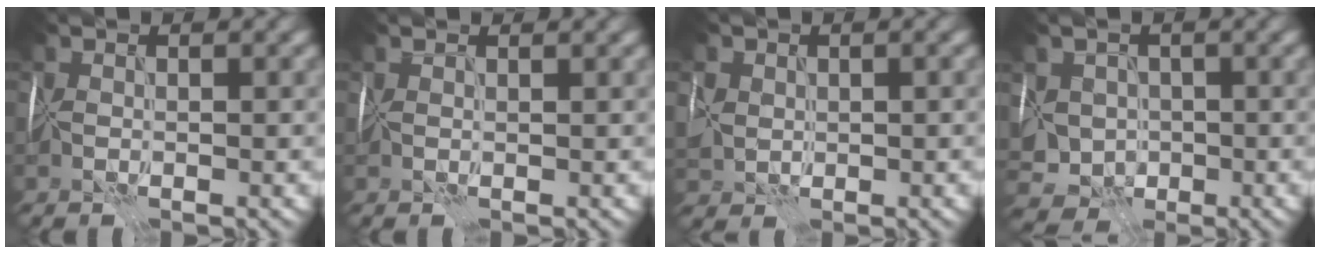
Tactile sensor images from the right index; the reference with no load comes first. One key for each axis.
{"total": 1.6, "fx": 1.4, "fy": 0.4, "fz": 0.7, "tx": -0.010, "ty": 0.008, "tz": 0.013}
{"total": 3.8, "fx": 0.5, "fy": 3.1, "fz": 2.1, "tx": -0.046, "ty": 0.004, "tz": 0.012}
{"total": 6.1, "fx": -0.4, "fy": 5.2, "fz": 3.1, "tx": -0.052, "ty": 0.001, "tz": -0.009}